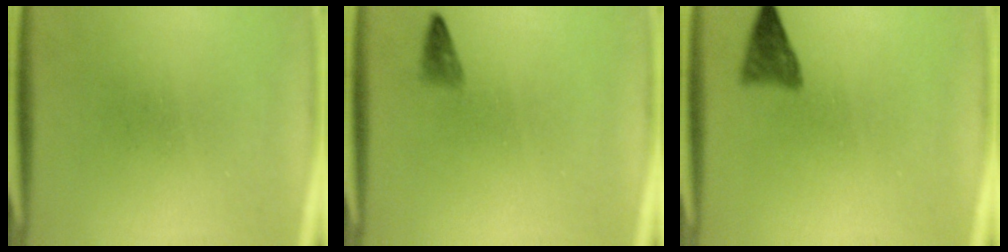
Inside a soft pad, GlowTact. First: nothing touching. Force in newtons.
{"total": 1.2}
{"total": 2.9}